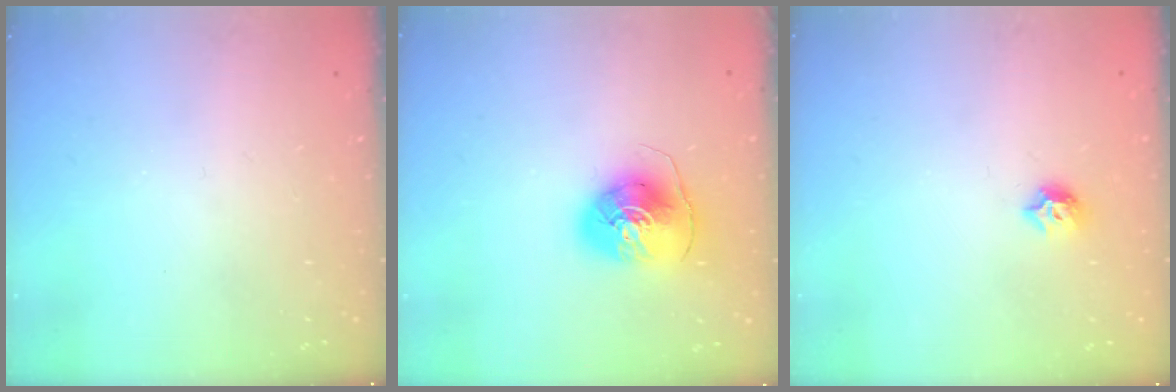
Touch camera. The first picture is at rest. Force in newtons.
{"total": 9.5, "press": 9.4, "slide": 1.3}
{"total": 6.3, "press": 6.3, "slide": 0.8}